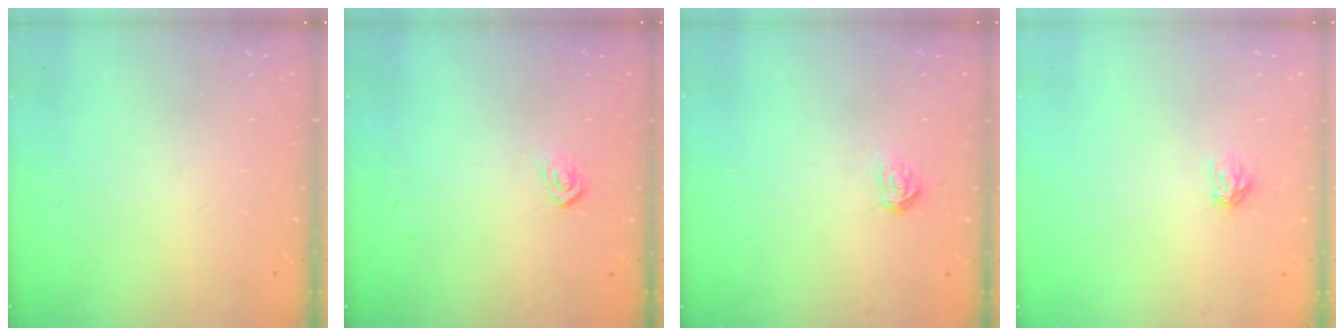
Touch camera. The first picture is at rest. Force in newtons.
{"total": 3.6, "press": 3.6, "slide": 0.4}
{"total": 1.8, "press": 1.8, "slide": 0.2}
{"total": 3.5, "press": 3.4, "slide": 0.4}